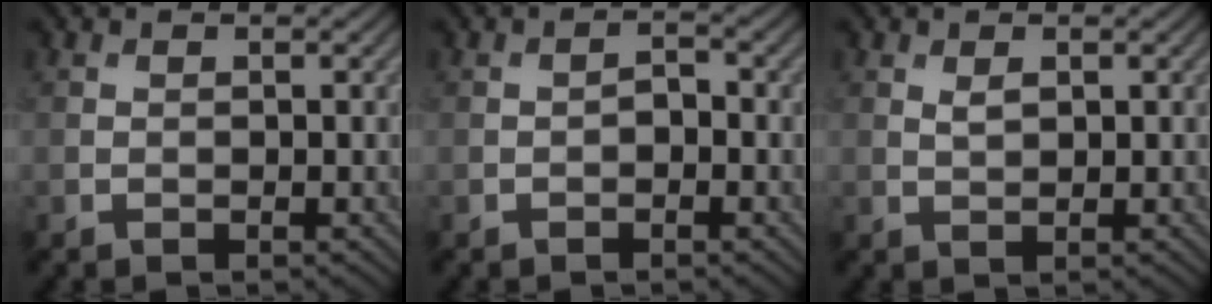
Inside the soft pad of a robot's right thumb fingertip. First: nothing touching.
{"total": 1.3, "force": [-0.5, 0.7, 0.9], "torque": [-0.014, 0.004, -0.014]}
{"total": 1.3, "force": [0.6, 0.6, 1.0], "torque": [-0.023, -0.003, 0.015]}